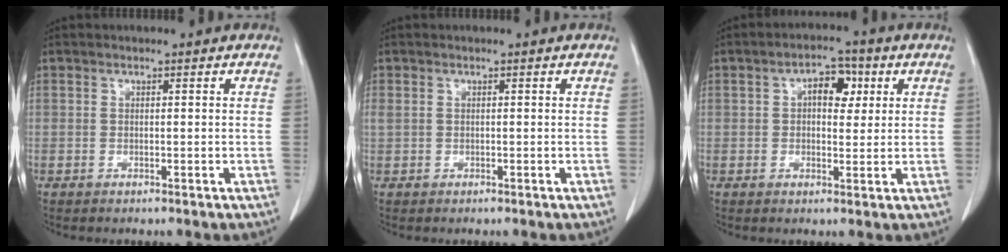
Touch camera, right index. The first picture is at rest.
{"total": 0.6, "force": [0.0, 0.5, 0.4], "torque": [-0.019, 0.012, 0.004]}
{"total": 5.4, "force": [1.5, 2.9, 4.3], "torque": [-0.064, 0.017, 0.021]}